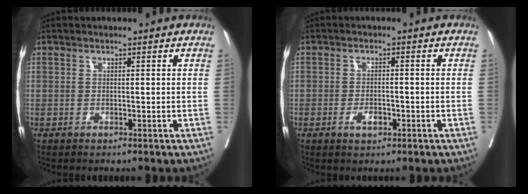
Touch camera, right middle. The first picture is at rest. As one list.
[{"total": 2.4, "force": [-1.1, 1.1, 1.8], "torque": [-0.029, 0.003, -0.017]}]